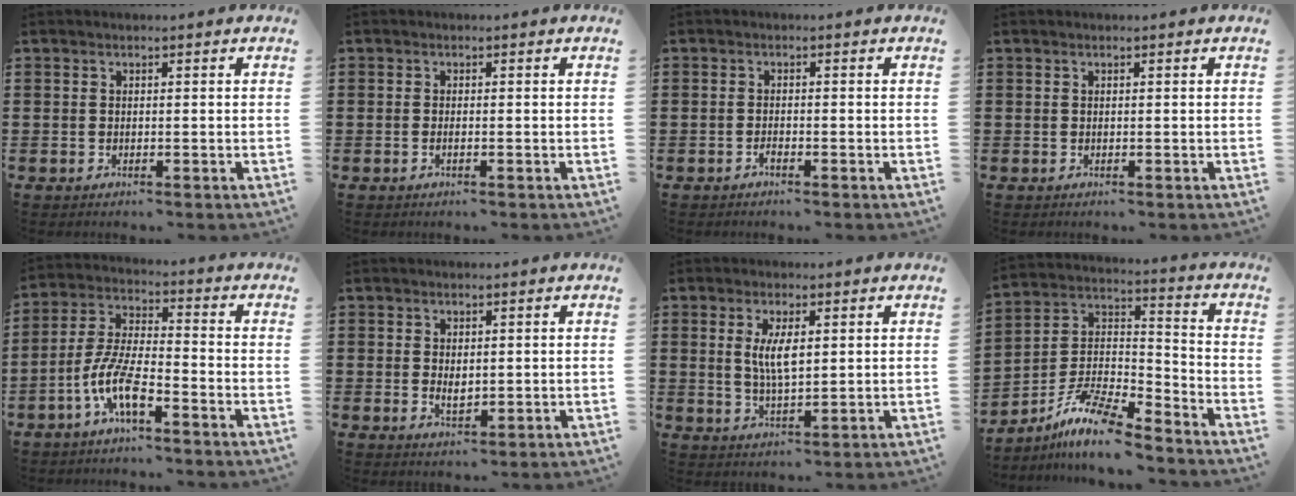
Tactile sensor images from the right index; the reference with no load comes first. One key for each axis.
{"total": 0.5, "fx": -0.3, "fy": -0.1, "fz": 0.4, "tx": -0.007, "ty": -0.004, "tz": -0.005}
{"total": 0.9, "fx": -0.8, "fy": 0.0, "fz": 0.4, "tx": -0.010, "ty": -0.005, "tz": -0.015}
{"total": 0.0}
{"total": 8.7, "fx": -4.7, "fy": 2.4, "fz": 7.0, "tx": -0.168, "ty": -0.011, "tz": -0.094}
{"total": 2.0, "fx": 0.1, "fy": 1.2, "fz": 1.6, "tx": -0.024, "ty": 0.001, "tz": 0.001}
{"total": 5.1, "fx": 0.9, "fy": 1.7, "fz": 4.7, "tx": -0.095, "ty": 0.004, "tz": 0.014}
{"total": 10.0, "fx": -8.3, "fy": 1.7, "fz": 5.3, "tx": -0.123, "ty": 0.002, "tz": -0.170}